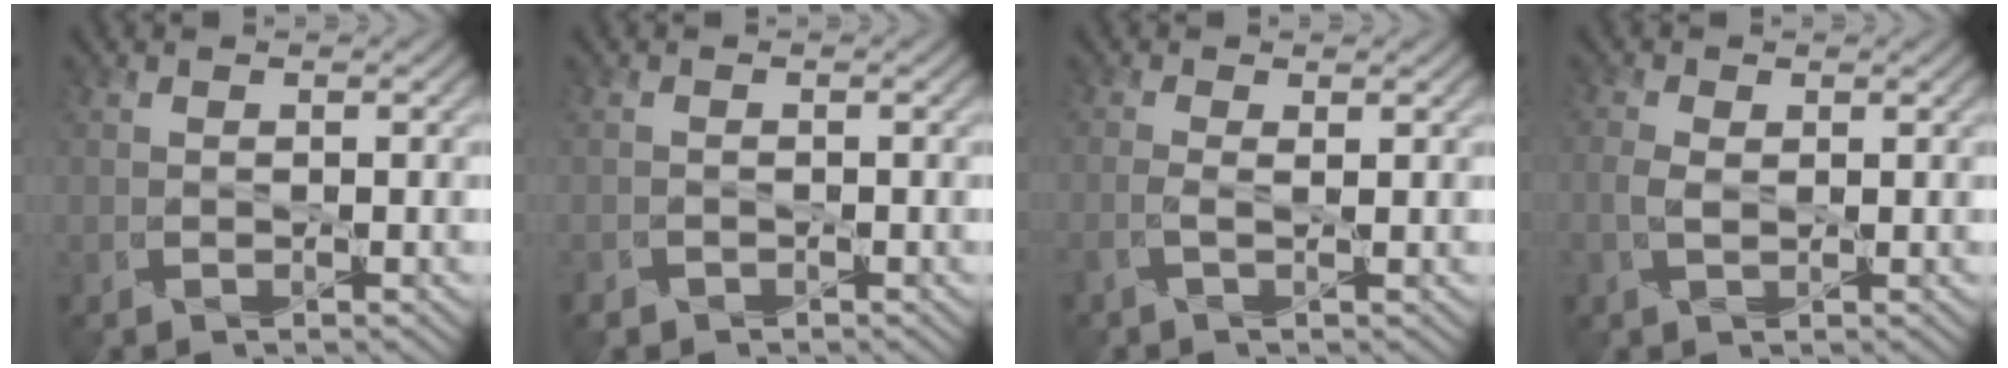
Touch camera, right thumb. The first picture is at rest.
{"total": 0.6, "force": [-0.5, 0.2, -0.3], "torque": [0.008, 0.000, -0.013]}
{"total": 1.1, "force": [0.0, 0.2, 1.1], "torque": [-0.028, 0.002, -0.007]}
{"total": 1.6, "force": [0.2, 1.0, 1.3], "torque": [-0.034, 0.003, 0.003]}